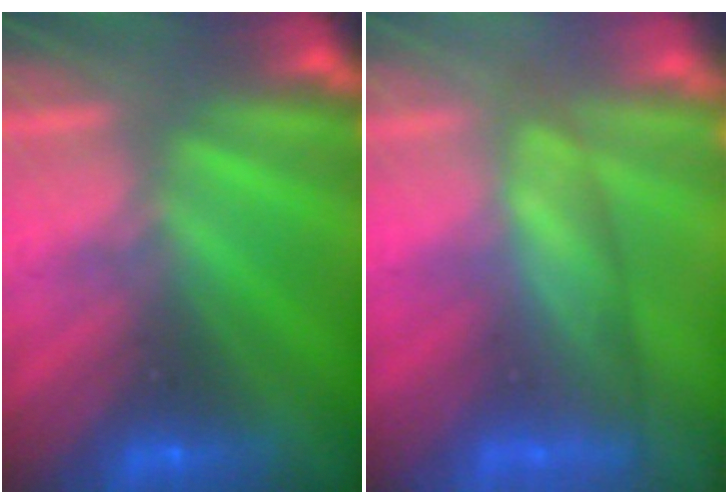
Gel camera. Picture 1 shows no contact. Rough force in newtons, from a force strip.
{"total": 3.7}